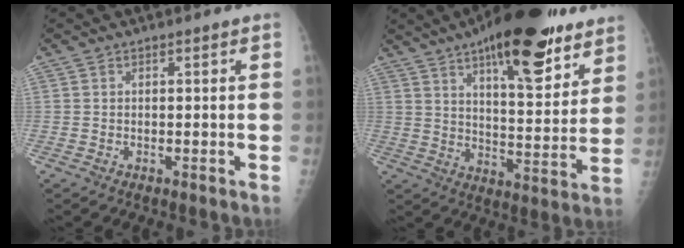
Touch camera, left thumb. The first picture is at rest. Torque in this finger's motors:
{"motor_torque": [0.91, 1.02, 1.51, -1.26, 0.18]}